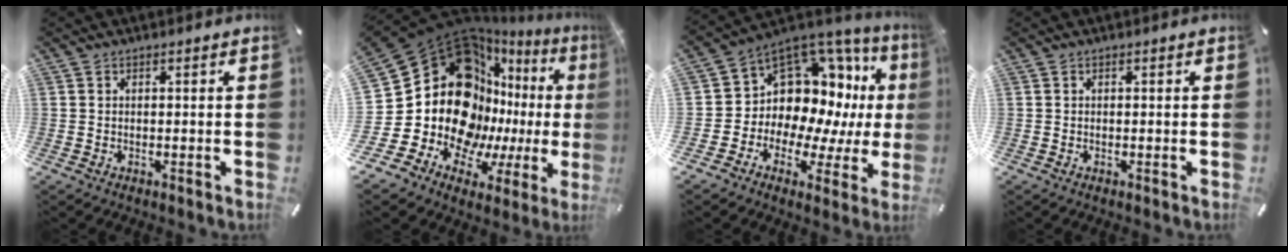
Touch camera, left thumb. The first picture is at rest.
{"total": 27.7, "force": [3.7, 20.5, 18.3], "torque": [-0.334, -0.092, 0.111]}
{"total": 12.3, "force": [4.6, 9.7, 5.9], "torque": [-0.095, -0.080, 0.094]}
{"total": 0.0}